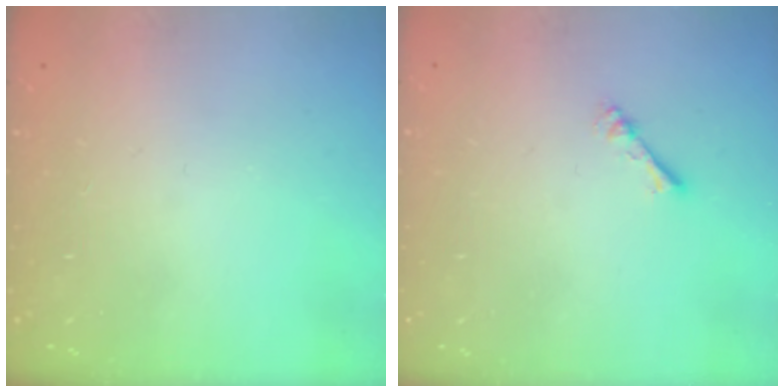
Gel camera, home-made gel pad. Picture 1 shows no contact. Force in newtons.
{"total": 1.7, "press": 1.7, "slide": 0.2}